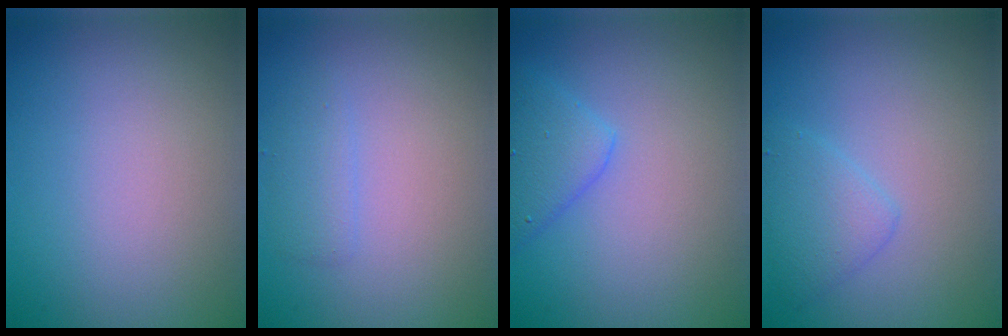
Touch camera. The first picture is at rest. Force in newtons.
{"total": 1.4, "press": 1.4, "slide": 0.1}
{"total": 3.0, "press": 3.0, "slide": 0.1}
{"total": 2.1, "press": 2.1, "slide": 0.0}